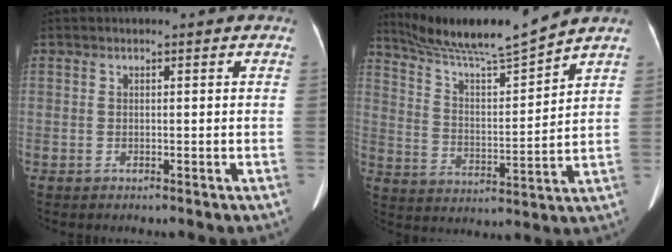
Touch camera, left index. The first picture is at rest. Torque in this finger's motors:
{"motor_torque": [-0.92, -0.97, -0.51, -0.05]}